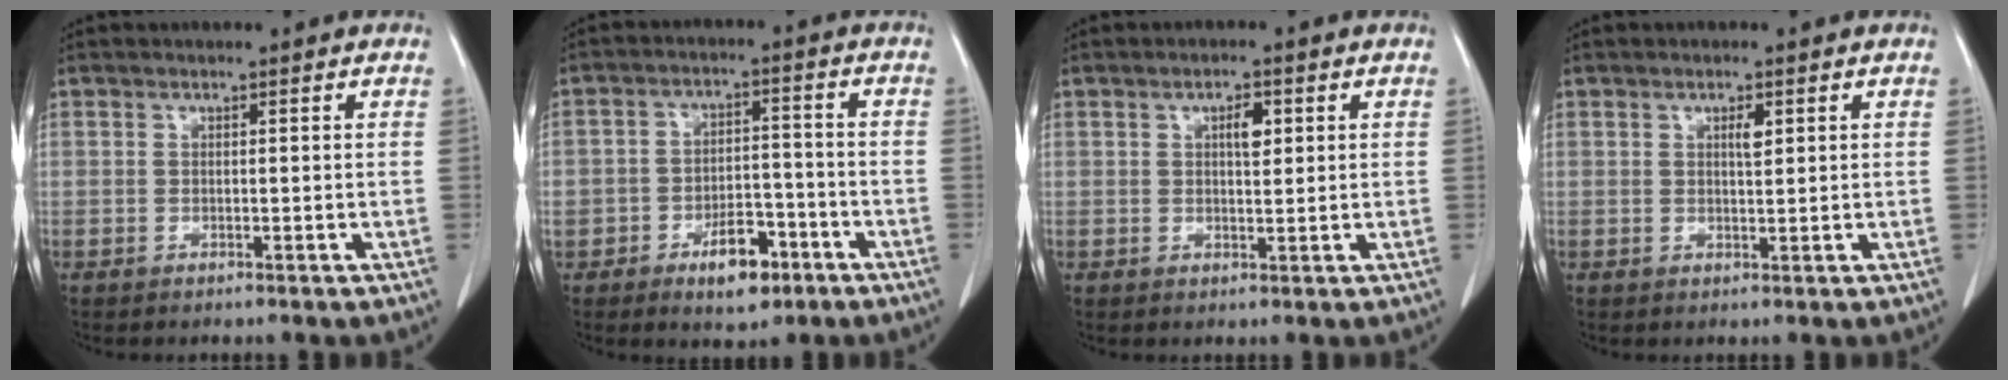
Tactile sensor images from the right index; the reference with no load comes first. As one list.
[{"total": 7.6, "force": [-4.2, 4.2, 4.8], "torque": [-0.070, 0.014, -0.063]}, {"total": 2.8, "force": [0.9, 1.0, 2.4], "torque": [-0.040, 0.001, 0.015]}, {"total": 1.7, "force": [0.7, 0.5, 1.5], "torque": [-0.025, -0.002, 0.012]}]